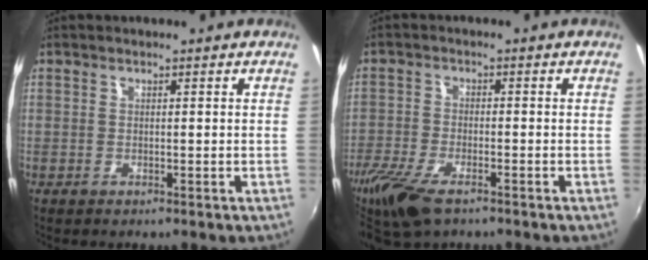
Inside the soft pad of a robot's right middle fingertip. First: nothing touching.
{"total": 10.9, "force": [-7.3, 4.0, 6.9], "torque": [-0.172, -0.037, -0.143]}